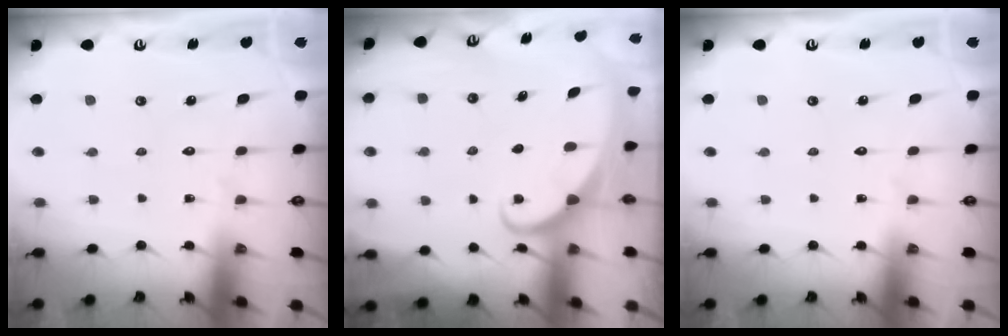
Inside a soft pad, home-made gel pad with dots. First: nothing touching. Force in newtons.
{"total": 1.9, "press": 1.9, "slide": 0.2}
{"total": 0.0}